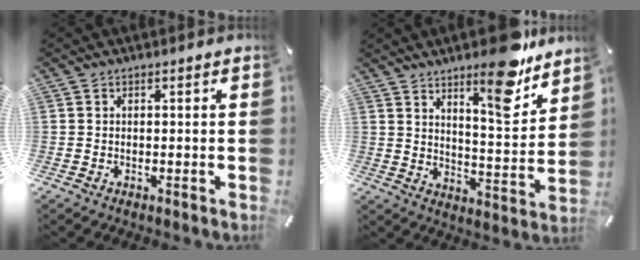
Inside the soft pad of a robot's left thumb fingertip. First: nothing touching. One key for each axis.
{"total": 13.9, "fx": 10.7, "fy": 3.5, "fz": 8.2, "tx": -0.106, "ty": -0.084, "tz": 0.177}